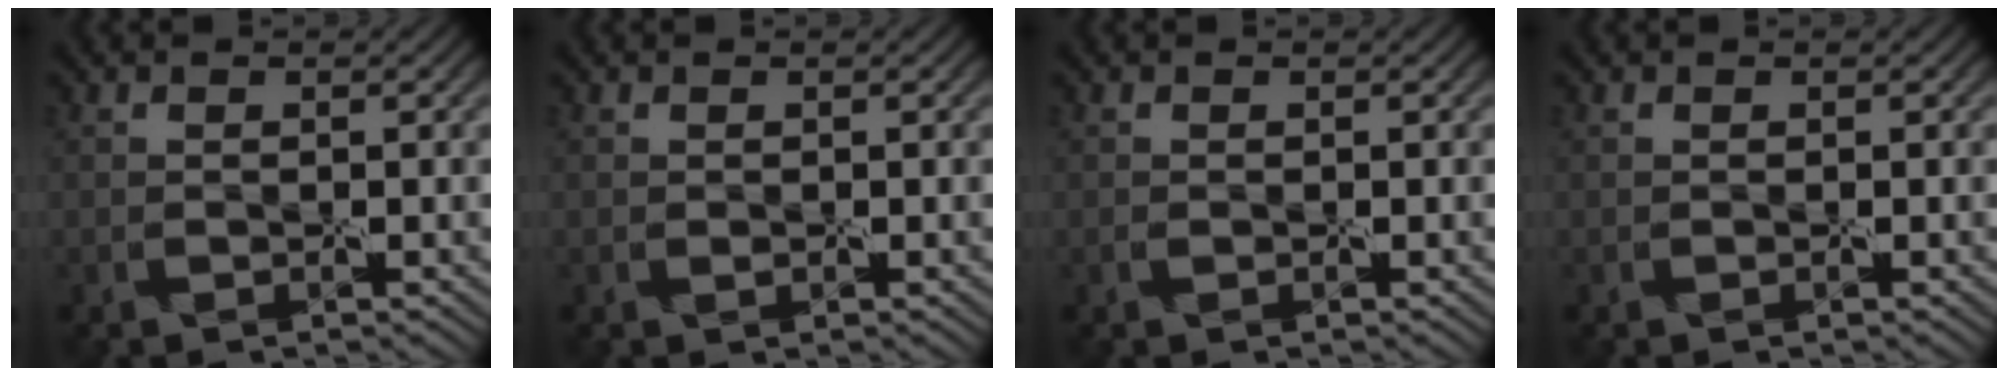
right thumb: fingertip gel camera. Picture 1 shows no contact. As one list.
[{"total": 0.0}, {"total": 0.0}, {"total": 0.0}]